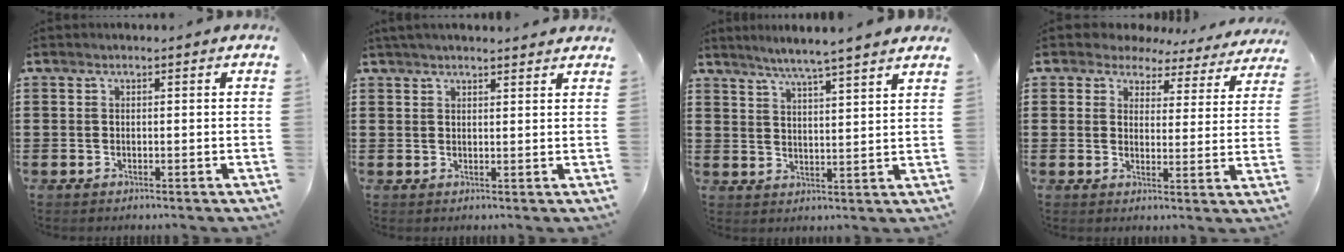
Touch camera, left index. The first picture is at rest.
{"total": 2.0, "force": [1.9, 0.0, 0.5], "torque": [-0.015, 0.001, 0.037]}
{"total": 4.3, "force": [3.9, -0.8, 1.6], "torque": [-0.046, -0.019, 0.065]}
{"total": 4.1, "force": [3.8, 1.6, 0.4], "torque": [-0.032, -0.019, 0.063]}